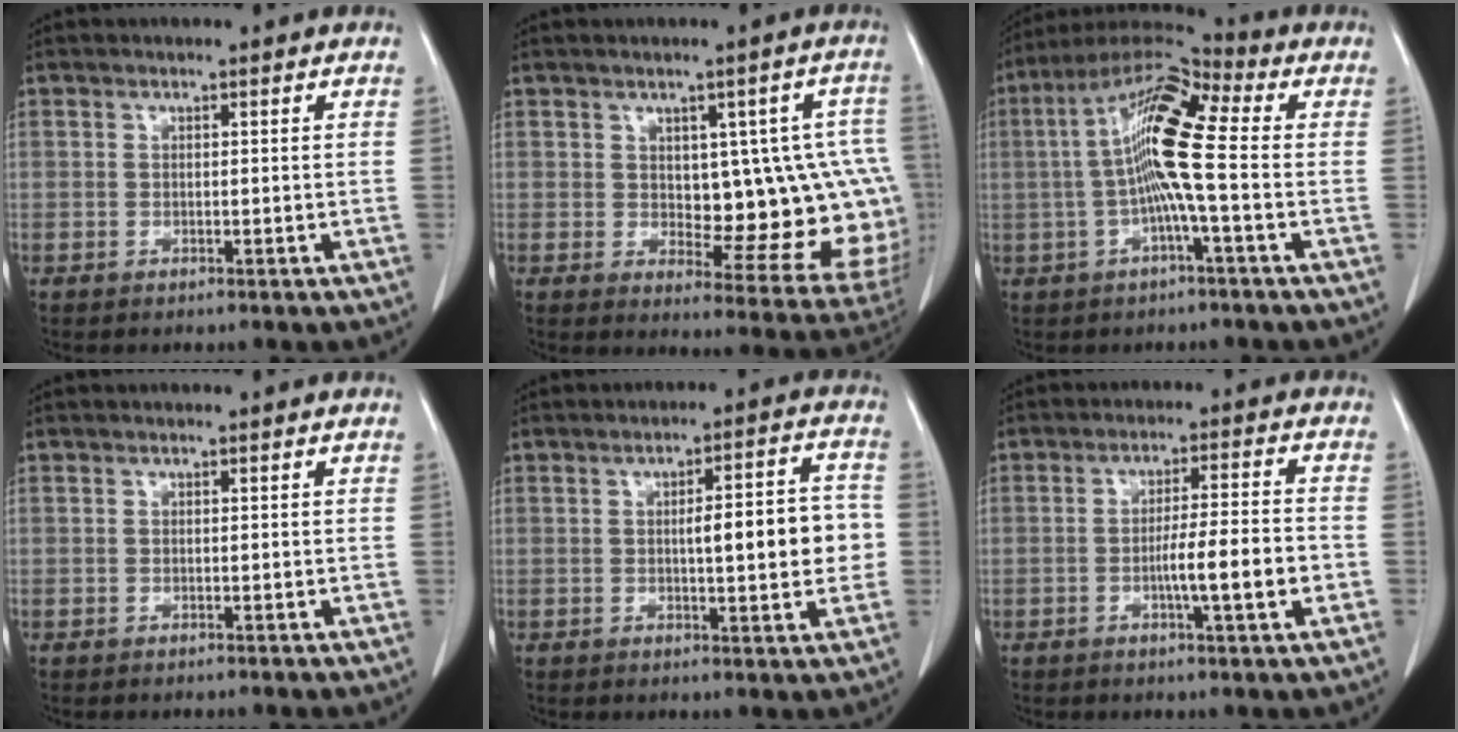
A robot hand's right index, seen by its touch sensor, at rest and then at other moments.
{"total": 15.0, "force": [0.8, 6.2, 13.6], "torque": [-0.125, 0.015, 0.026]}
{"total": 12.3, "force": [-0.1, 1.1, 12.2], "torque": [-0.237, 0.026, -0.015]}
{"total": 0.0}
{"total": 9.5, "force": [-0.3, 2.1, 9.2], "torque": [-0.120, 0.020, -0.001]}
{"total": 7.9, "force": [-2.2, 0.1, 7.6], "torque": [-0.121, 0.003, -0.036]}